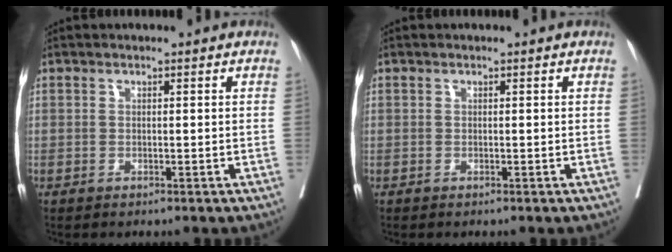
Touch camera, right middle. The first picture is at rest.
{"total": 0.0}